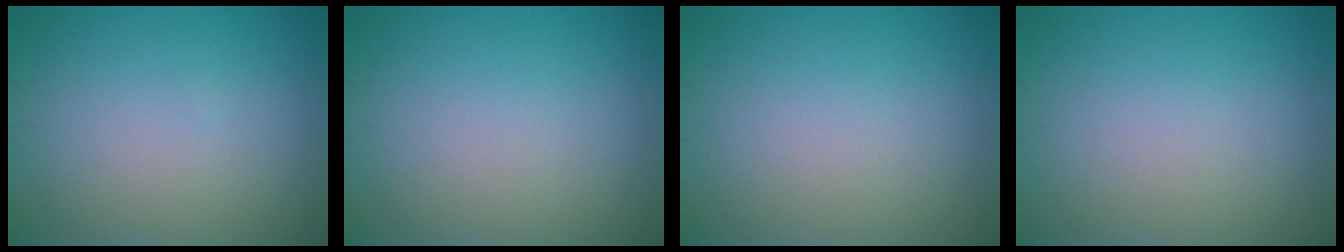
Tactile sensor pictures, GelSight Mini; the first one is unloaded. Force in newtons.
{"total": 0.0}
{"total": 0.0}
{"total": 0.0}